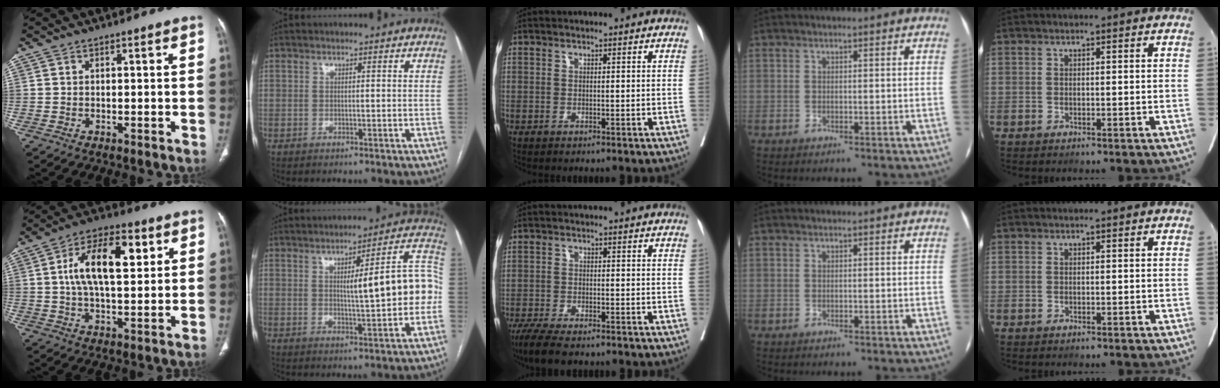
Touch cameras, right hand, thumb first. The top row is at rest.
{"thumb": {"total": 14.0, "force": [3.7, 6.5, 11.8], "torque": [-0.190, 0.006, 0.059]}, "index": {"total": 11.9, "force": [-0.1, 1.8, 11.8], "torque": [-0.147, 0.033, 0.000]}, "middle": {"total": 7.0, "force": [-5.5, 1.5, 4.0], "torque": [-0.069, -0.016, -0.091]}}